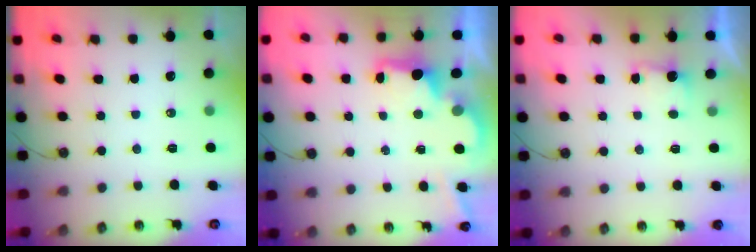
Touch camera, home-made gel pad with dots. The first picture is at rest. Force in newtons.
{"total": 2.5, "press": 2.4, "slide": 0.8}
{"total": 2.2, "press": 1.9, "slide": 1.0}